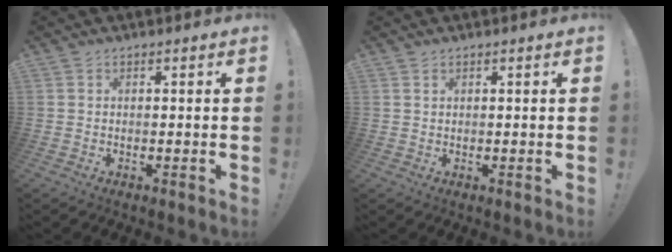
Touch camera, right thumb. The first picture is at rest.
{"total": 0.8, "force": [0.6, 0.5, 0.4], "torque": [-0.002, -0.002, 0.010]}